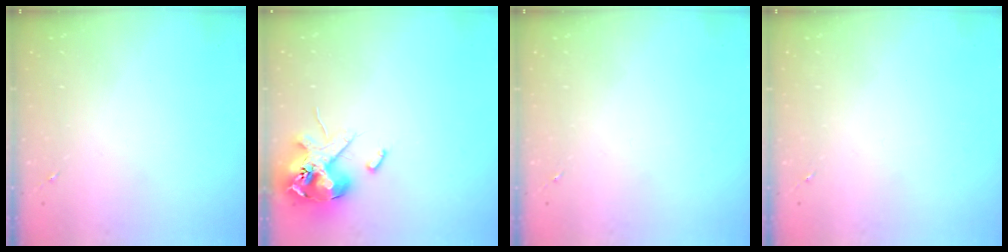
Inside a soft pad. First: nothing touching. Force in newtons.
{"total": 14.7, "press": 14.5, "slide": 2.1}
{"total": 0.0}
{"total": 0.0}